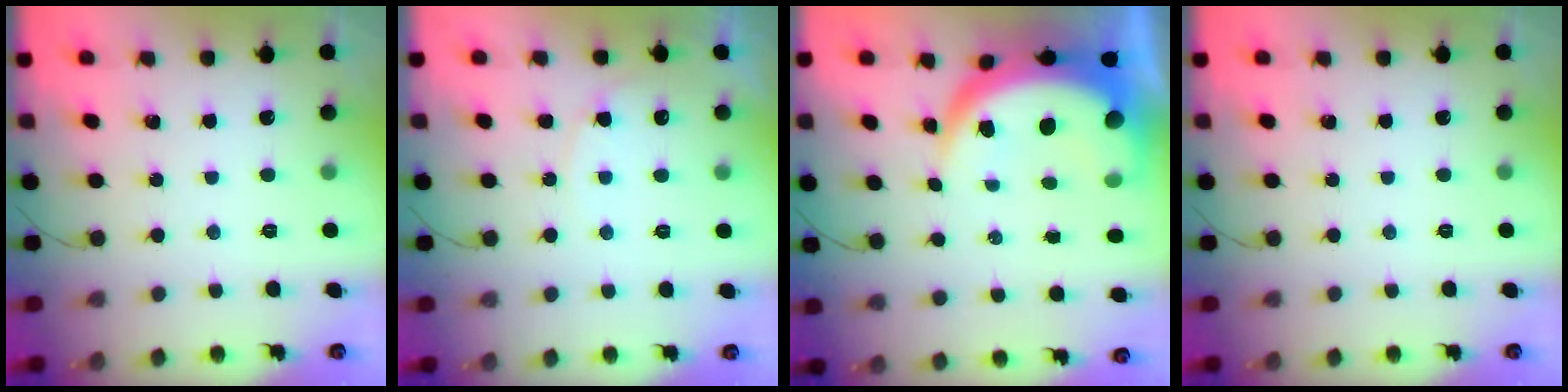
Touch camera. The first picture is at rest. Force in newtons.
{"total": 6.1, "press": 6.0, "slide": 0.7}
{"total": 13.1, "press": 13.0, "slide": 1.4}
{"total": 0.0}